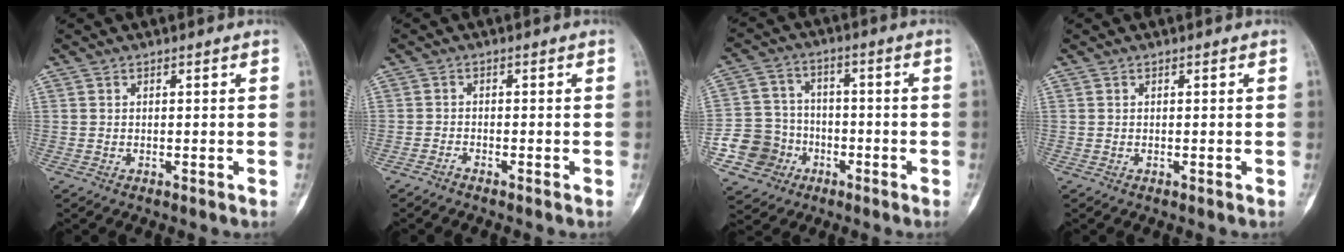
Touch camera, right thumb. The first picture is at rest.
{"total": 1.1, "force": [-1.1, 0.1, 0.2], "torque": [-0.007, 0.002, -0.025]}
{"total": 10.4, "force": [-4.3, 9.3, 1.9], "torque": [-0.011, 0.041, -0.072]}
{"total": 0.0}